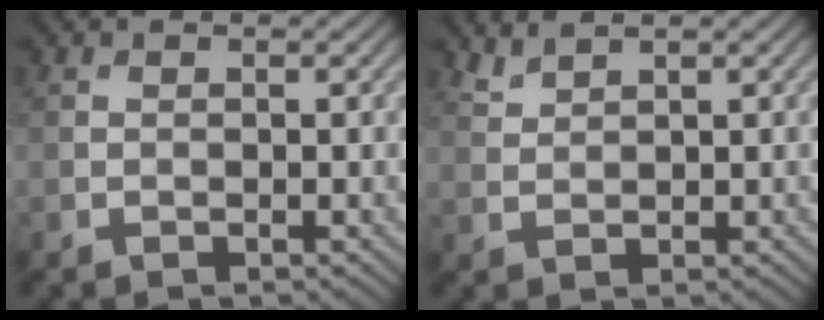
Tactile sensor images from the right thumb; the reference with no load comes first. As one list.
[{"total": 1.7, "force": [1.6, 0.1, 0.5], "torque": [-0.018, 0.004, 0.041]}]